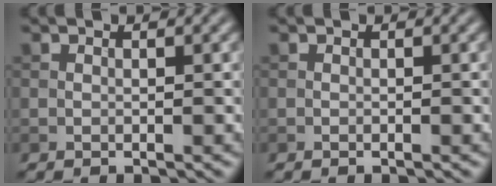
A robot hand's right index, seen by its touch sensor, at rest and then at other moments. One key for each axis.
{"total": 0.0}